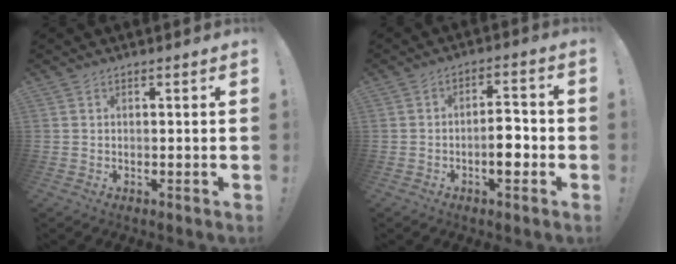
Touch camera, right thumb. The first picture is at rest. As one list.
[{"total": 7.4, "force": [-2.5, 3.2, 6.2], "torque": [-0.094, 0.013, -0.044]}]